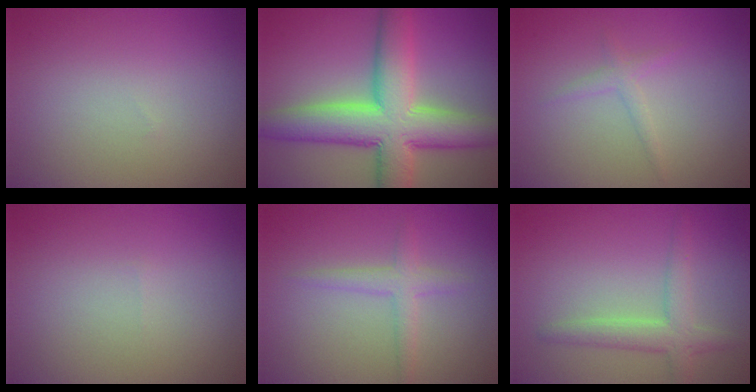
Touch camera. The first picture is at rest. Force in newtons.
{"total": 10.5, "press": 10.5, "slide": 0.6}
{"total": 1.2, "press": 1.2, "slide": 0.0}
{"total": 0.0}
{"total": 2.0, "press": 2.0, "slide": 0.1}
{"total": 3.2, "press": 3.2, "slide": 0.2}